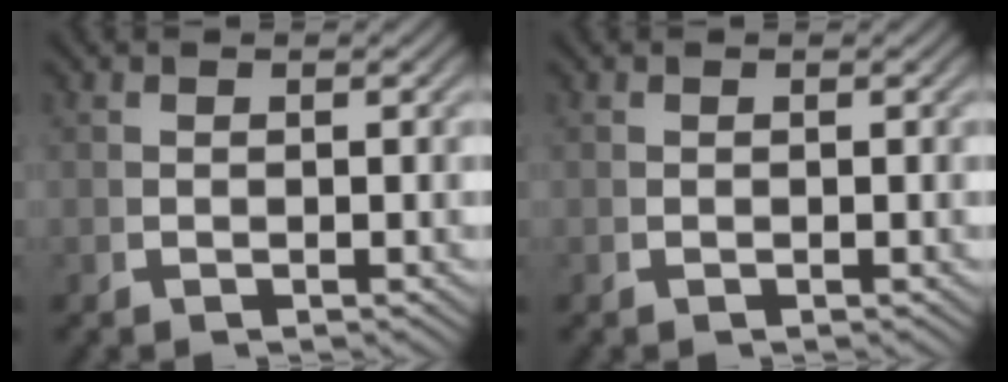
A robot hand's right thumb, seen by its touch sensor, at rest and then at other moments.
{"total": 0.0}